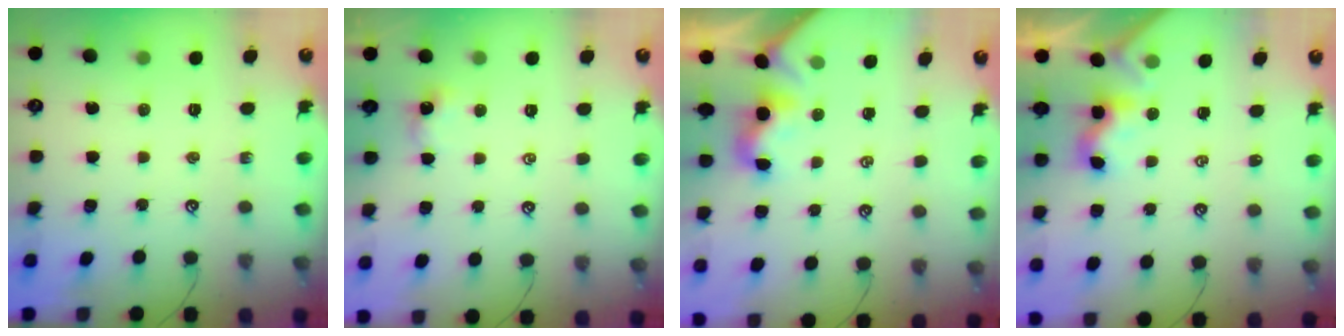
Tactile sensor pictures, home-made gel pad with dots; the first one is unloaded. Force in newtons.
{"total": 2.6, "press": 2.6, "slide": 0.2}
{"total": 1.9, "press": 1.8, "slide": 0.6}
{"total": 2.3, "press": 2.3, "slide": 0.1}